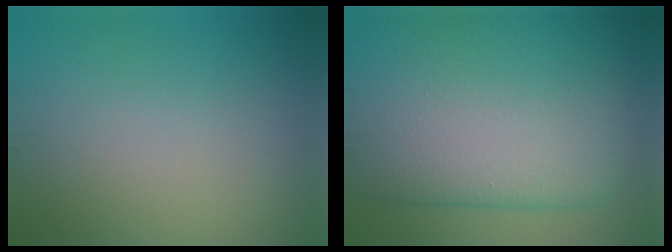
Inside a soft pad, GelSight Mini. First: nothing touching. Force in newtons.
{"total": 16.9, "press": 16.9, "slide": 0.9}